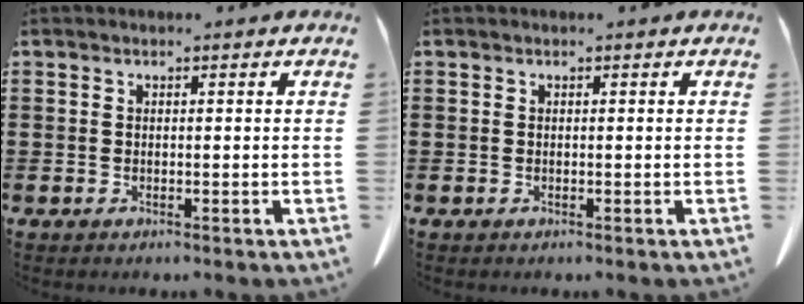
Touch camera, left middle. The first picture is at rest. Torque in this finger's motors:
{"motor_torque": [0.00, 0.00, 0.00, 0.00]}